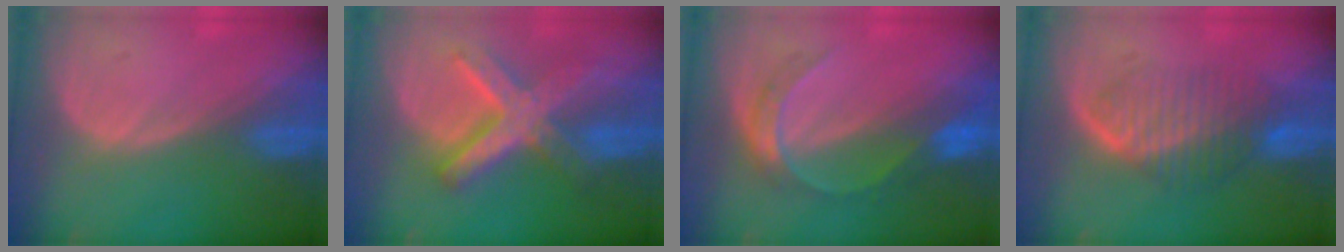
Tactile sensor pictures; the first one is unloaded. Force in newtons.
{"total": 8.9, "press": 8.9, "slide": 0.7}
{"total": 6.4, "press": 5.5, "slide": 3.2}
{"total": 6.7, "press": 6.5, "slide": 1.8}